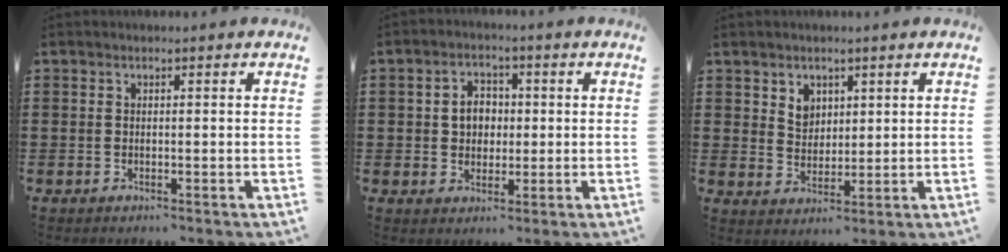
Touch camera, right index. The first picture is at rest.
{"total": 4.1, "force": [0.1, 3.5, 2.3], "torque": [-0.047, 0.010, -0.005]}
{"total": 4.0, "force": [2.3, 3.1, 1.1], "torque": [-0.026, 0.007, 0.041]}